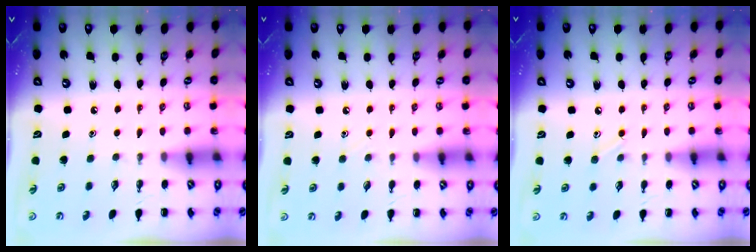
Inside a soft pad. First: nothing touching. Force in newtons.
{"total": 2.4, "press": 2.3, "slide": 0.7}
{"total": 5.5, "press": 5.2, "slide": 1.7}